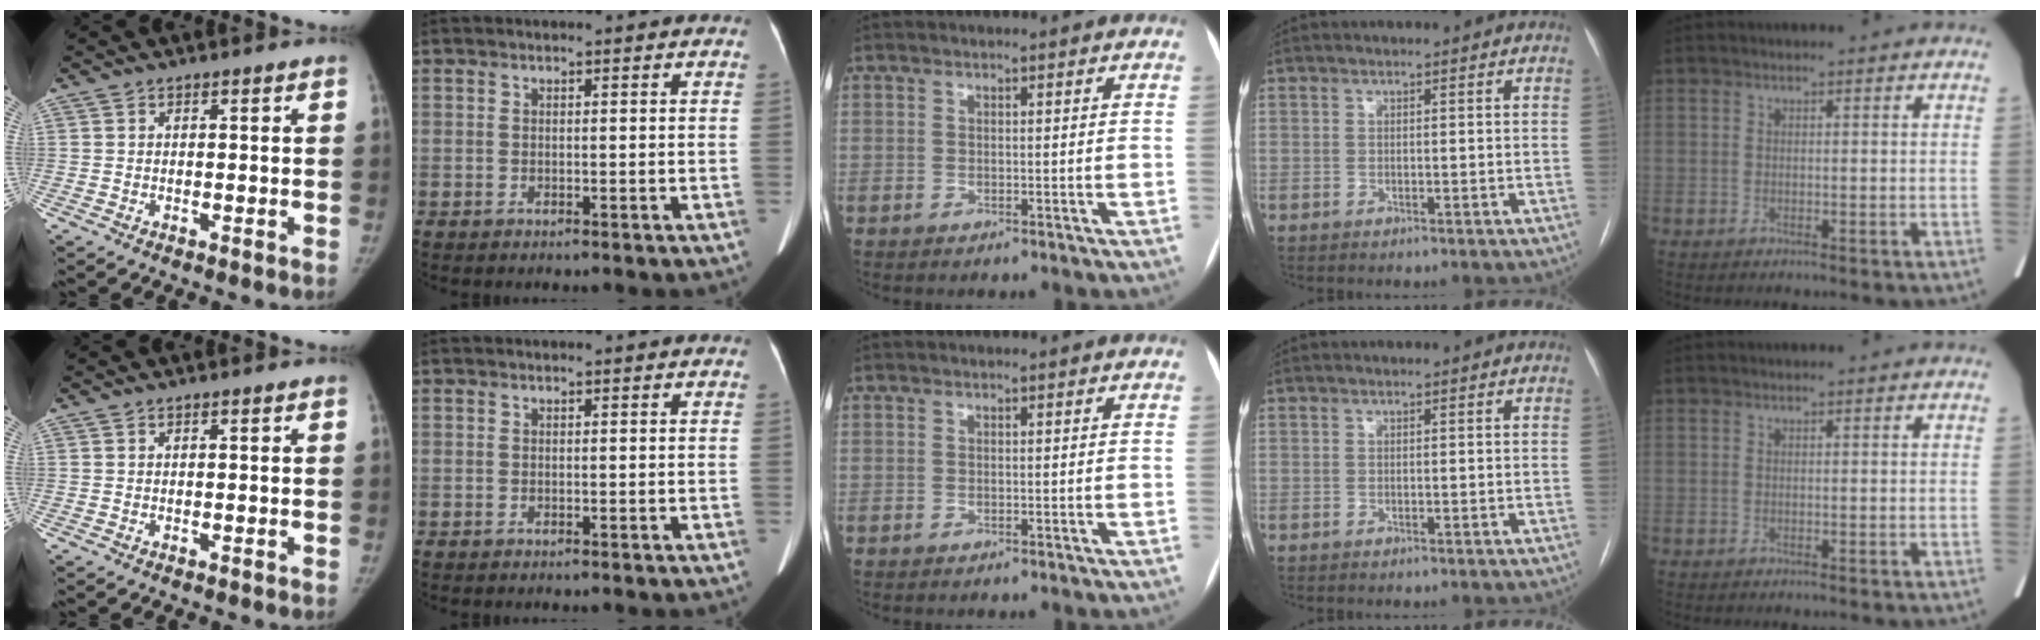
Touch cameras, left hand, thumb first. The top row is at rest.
{}